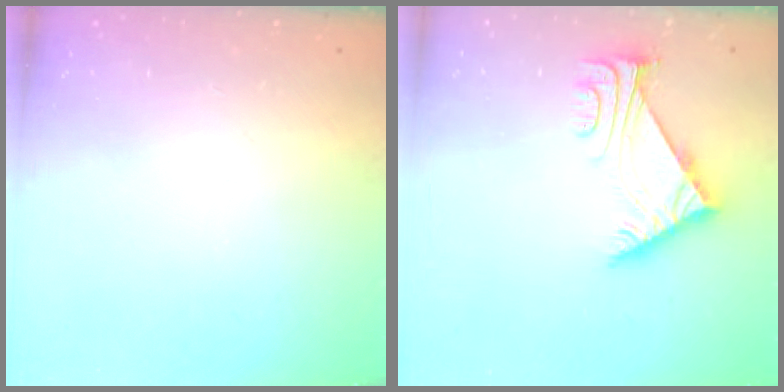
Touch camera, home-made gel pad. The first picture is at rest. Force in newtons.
{"total": 6.1, "press": 6.0, "slide": 1.1}